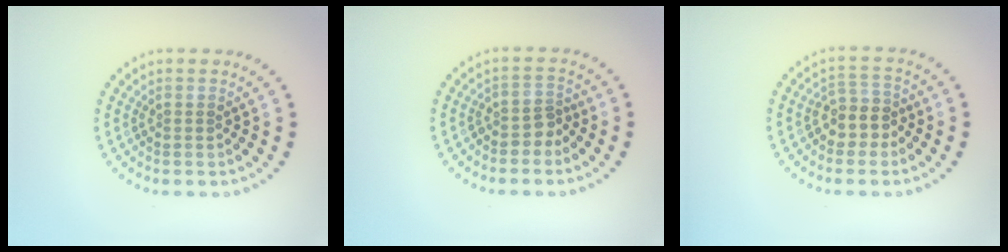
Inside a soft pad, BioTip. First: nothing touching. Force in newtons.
{"total": 1.9, "press": 1.5, "slide": 1.3}
{"total": 2.7, "press": 2.4, "slide": 1.2}